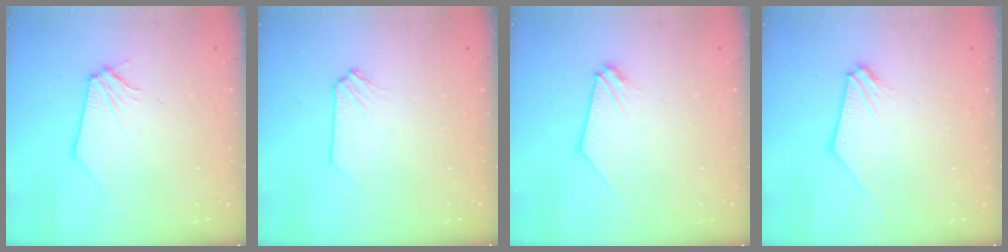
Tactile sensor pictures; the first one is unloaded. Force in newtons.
{"total": 0.0}
{"total": 0.7, "press": 0.6, "slide": 0.2}
{"total": 0.6, "press": 0.6, "slide": 0.1}